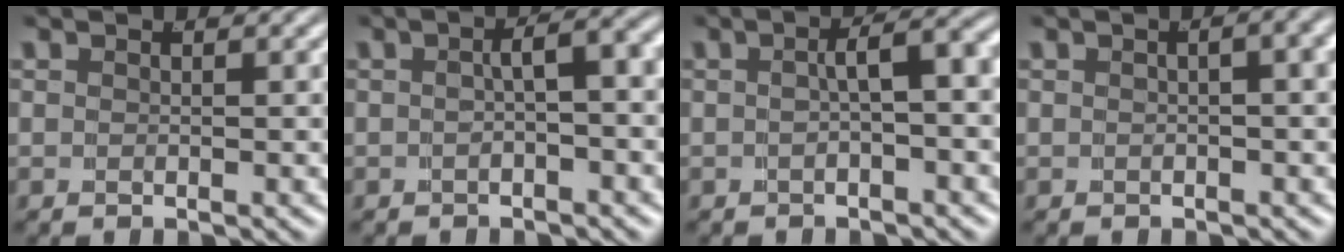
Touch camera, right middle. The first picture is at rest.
{"total": 4.0, "force": [0.0, 1.2, 3.8], "torque": [-0.038, 0.014, -0.002]}
{"total": 4.4, "force": [0.0, 1.2, 4.3], "torque": [-0.046, 0.015, -0.003]}
{"total": 2.3, "force": [0.2, 0.3, 2.3], "torque": [-0.018, 0.014, 0.002]}